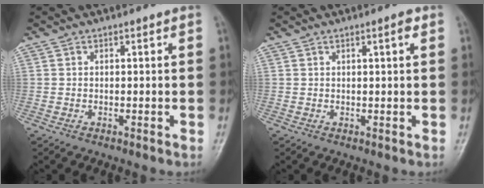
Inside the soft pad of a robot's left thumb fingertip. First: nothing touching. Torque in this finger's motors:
{"motor_torque": [-0.10, -0.05, -0.07, -0.17, -0.01]}